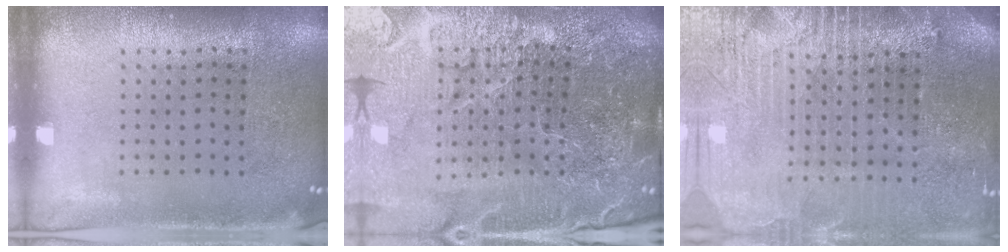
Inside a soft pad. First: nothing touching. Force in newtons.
{"total": 6.5, "press": 5.7, "slide": 3.1}
{"total": 3.8, "press": 3.5, "slide": 1.5}